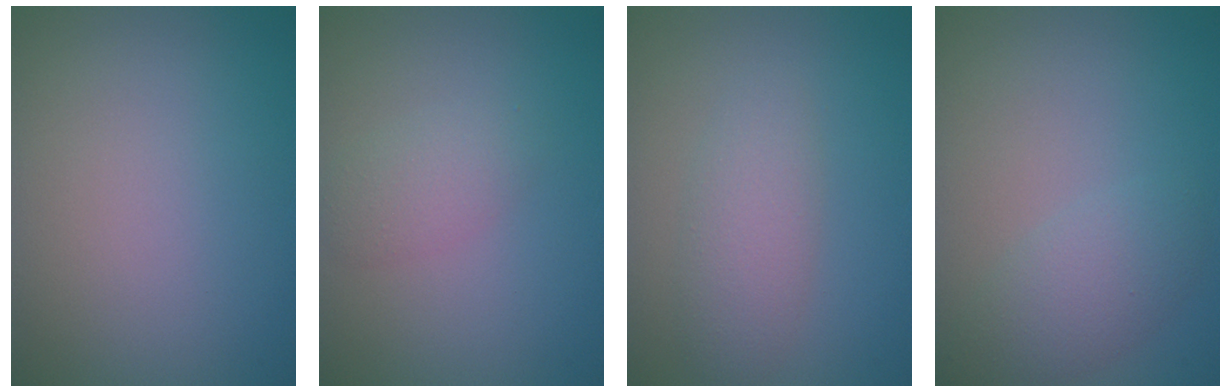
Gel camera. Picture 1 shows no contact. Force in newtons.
{"total": 1.8, "press": 1.8, "slide": 0.1}
{"total": 2.7, "press": 2.7, "slide": 0.0}
{"total": 2.8, "press": 2.8, "slide": 0.1}